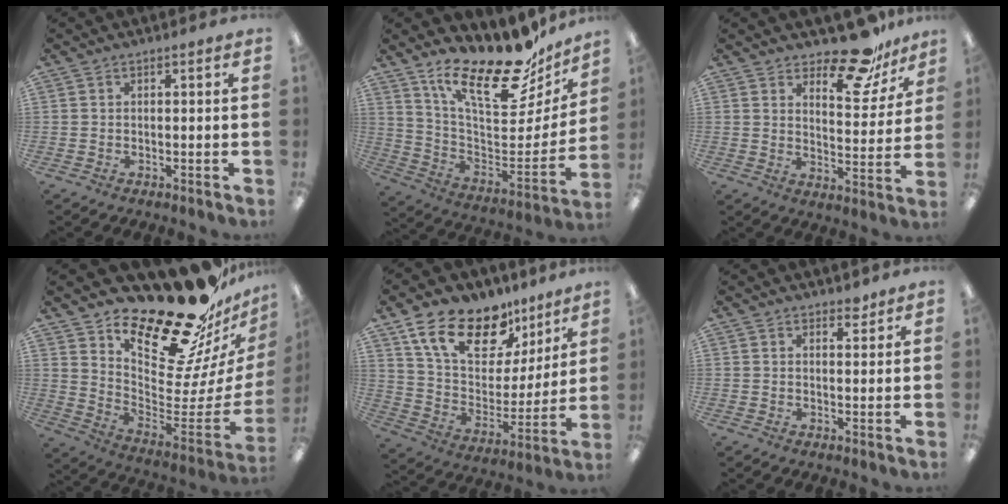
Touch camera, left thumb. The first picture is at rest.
{"total": 24.4, "force": [17.9, 8.3, 14.4], "torque": [-0.200, -0.134, 0.299]}
{"total": 15.5, "force": [12.1, 6.2, 7.5], "torque": [-0.098, -0.082, 0.209]}
{"total": 25.0, "force": [20.7, 8.1, 11.5], "torque": [-0.137, -0.184, 0.366]}
{"total": 18.6, "force": [12.7, 10.1, 9.1], "torque": [-0.178, -0.068, 0.230]}
{"total": 2.4, "force": [2.1, 1.1, 0.6], "torque": [0.011, -0.012, 0.034]}